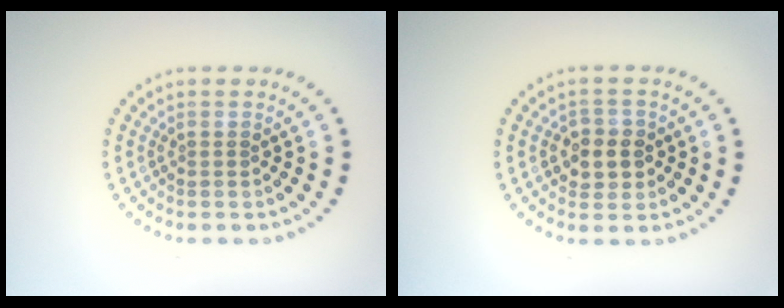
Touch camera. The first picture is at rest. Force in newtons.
{"total": 2.8, "press": 2.7, "slide": 0.8}